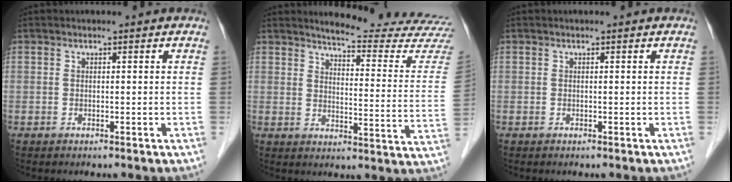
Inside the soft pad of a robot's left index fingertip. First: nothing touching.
{"total": 17.3, "force": [16.8, -0.6, 4.1], "torque": [-0.052, -0.129, 0.183]}
{"total": 0.0}